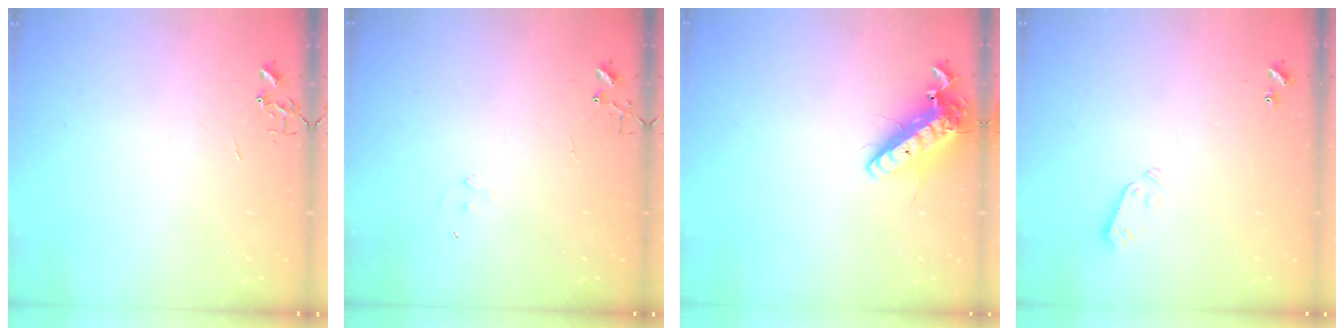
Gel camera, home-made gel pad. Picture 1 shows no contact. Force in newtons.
{"total": 6.8, "press": 6.8, "slide": 0.5}
{"total": 14.8, "press": 14.5, "slide": 2.9}
{"total": 3.5, "press": 3.5, "slide": 0.4}